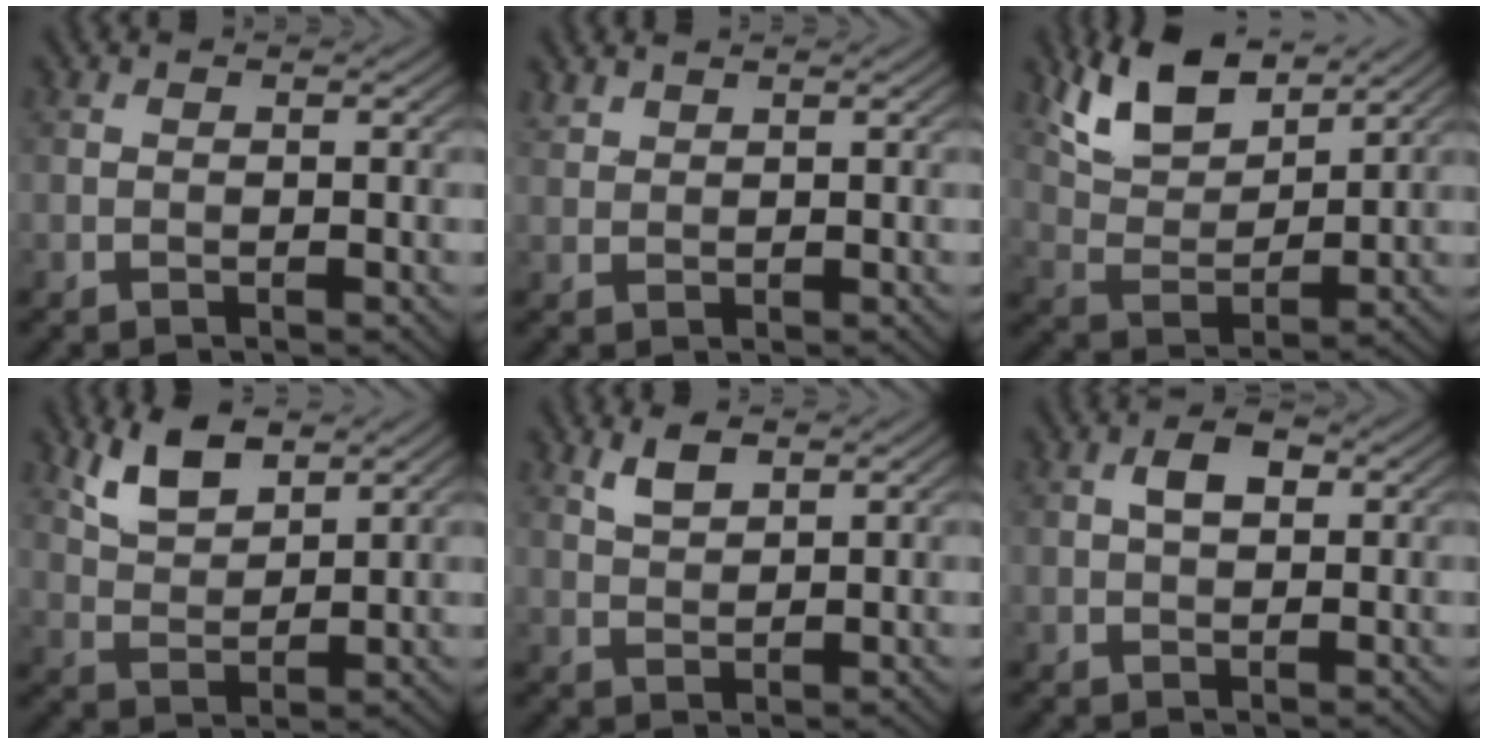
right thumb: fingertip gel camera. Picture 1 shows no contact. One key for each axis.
{"total": 1.5, "fx": 1.4, "fy": 0.4, "fz": 0.4, "tx": -0.013, "ty": 0.004, "tz": 0.035}
{"total": 10.0, "fx": 7.0, "fy": 4.1, "fz": 5.8, "tx": -0.137, "ty": 0.006, "tz": 0.138}
{"total": 6.0, "fx": 4.1, "fy": 2.4, "fz": 3.6, "tx": -0.085, "ty": 0.000, "tz": 0.087}
{"total": 3.0, "fx": 2.0, "fy": 1.2, "fz": 1.9, "tx": -0.046, "ty": 0.001, "tz": 0.044}
{"total": 3.0, "fx": 0.7, "fy": 1.7, "fz": 2.4, "tx": -0.042, "ty": 0.007, "tz": 0.009}